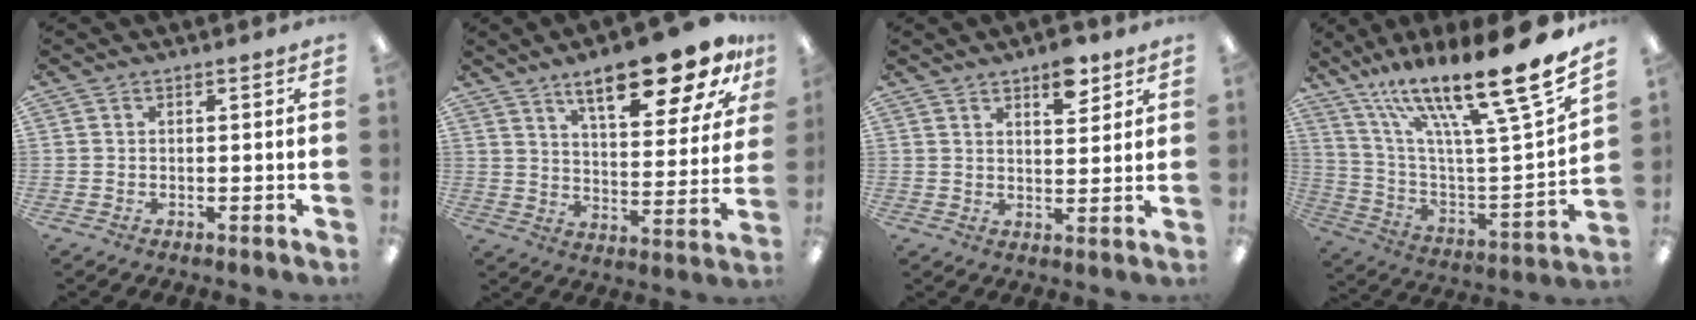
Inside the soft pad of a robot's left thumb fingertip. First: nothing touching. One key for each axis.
{"total": 20.3, "fx": 13.6, "fy": 6.4, "fz": 13.6, "tx": -0.193, "ty": -0.080, "tz": 0.218}
{"total": 7.1, "fx": 4.9, "fy": 3.0, "fz": 4.2, "tx": -0.045, "ty": -0.028, "tz": 0.078}
{"total": 23.0, "fx": 16.9, "fy": 2.9, "fz": 15.3, "tx": -0.241, "ty": -0.122, "tz": 0.267}